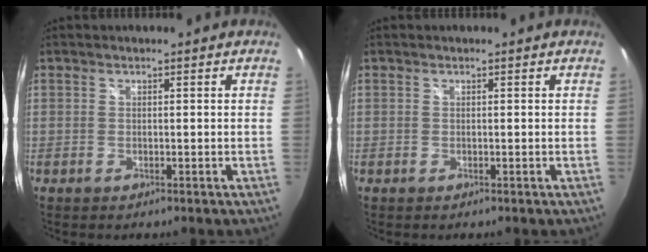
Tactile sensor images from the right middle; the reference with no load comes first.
{"total": 0.0}